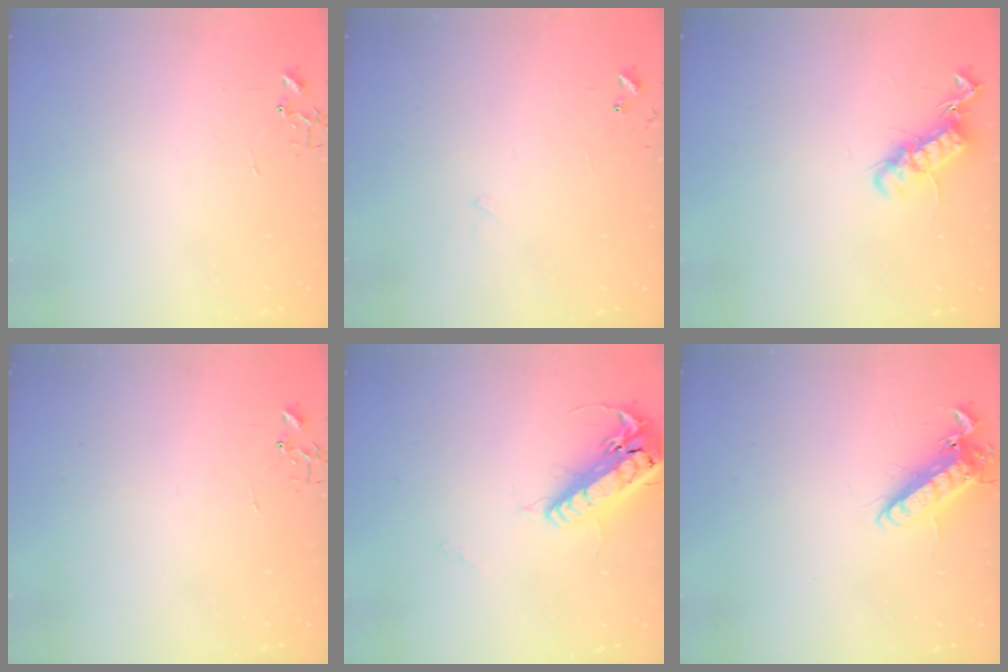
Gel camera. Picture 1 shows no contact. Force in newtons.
{"total": 5.8, "press": 5.8, "slide": 0.5}
{"total": 13.0, "press": 13.0, "slide": 0.3}
{"total": 0.0}
{"total": 19.2, "press": 18.9, "slide": 3.3}
{"total": 12.8, "press": 12.7, "slide": 1.9}